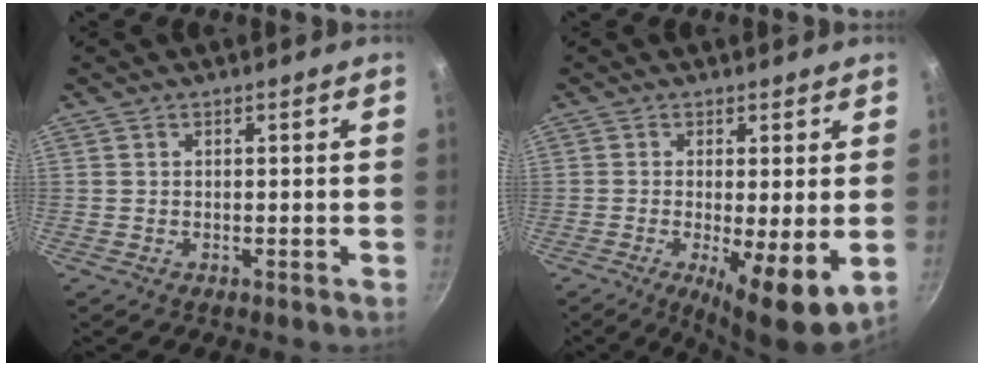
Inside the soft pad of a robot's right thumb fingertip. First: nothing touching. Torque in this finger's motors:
{"motor_torque": [-0.30, 0.72, 0.03, -0.03, 0.08]}